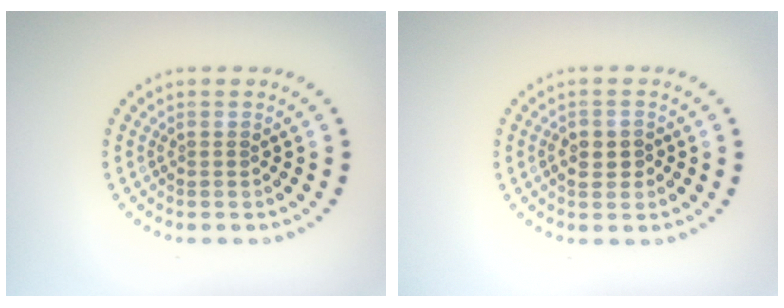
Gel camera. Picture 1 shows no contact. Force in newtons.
{"total": 2.1, "press": 2.1, "slide": 0.4}